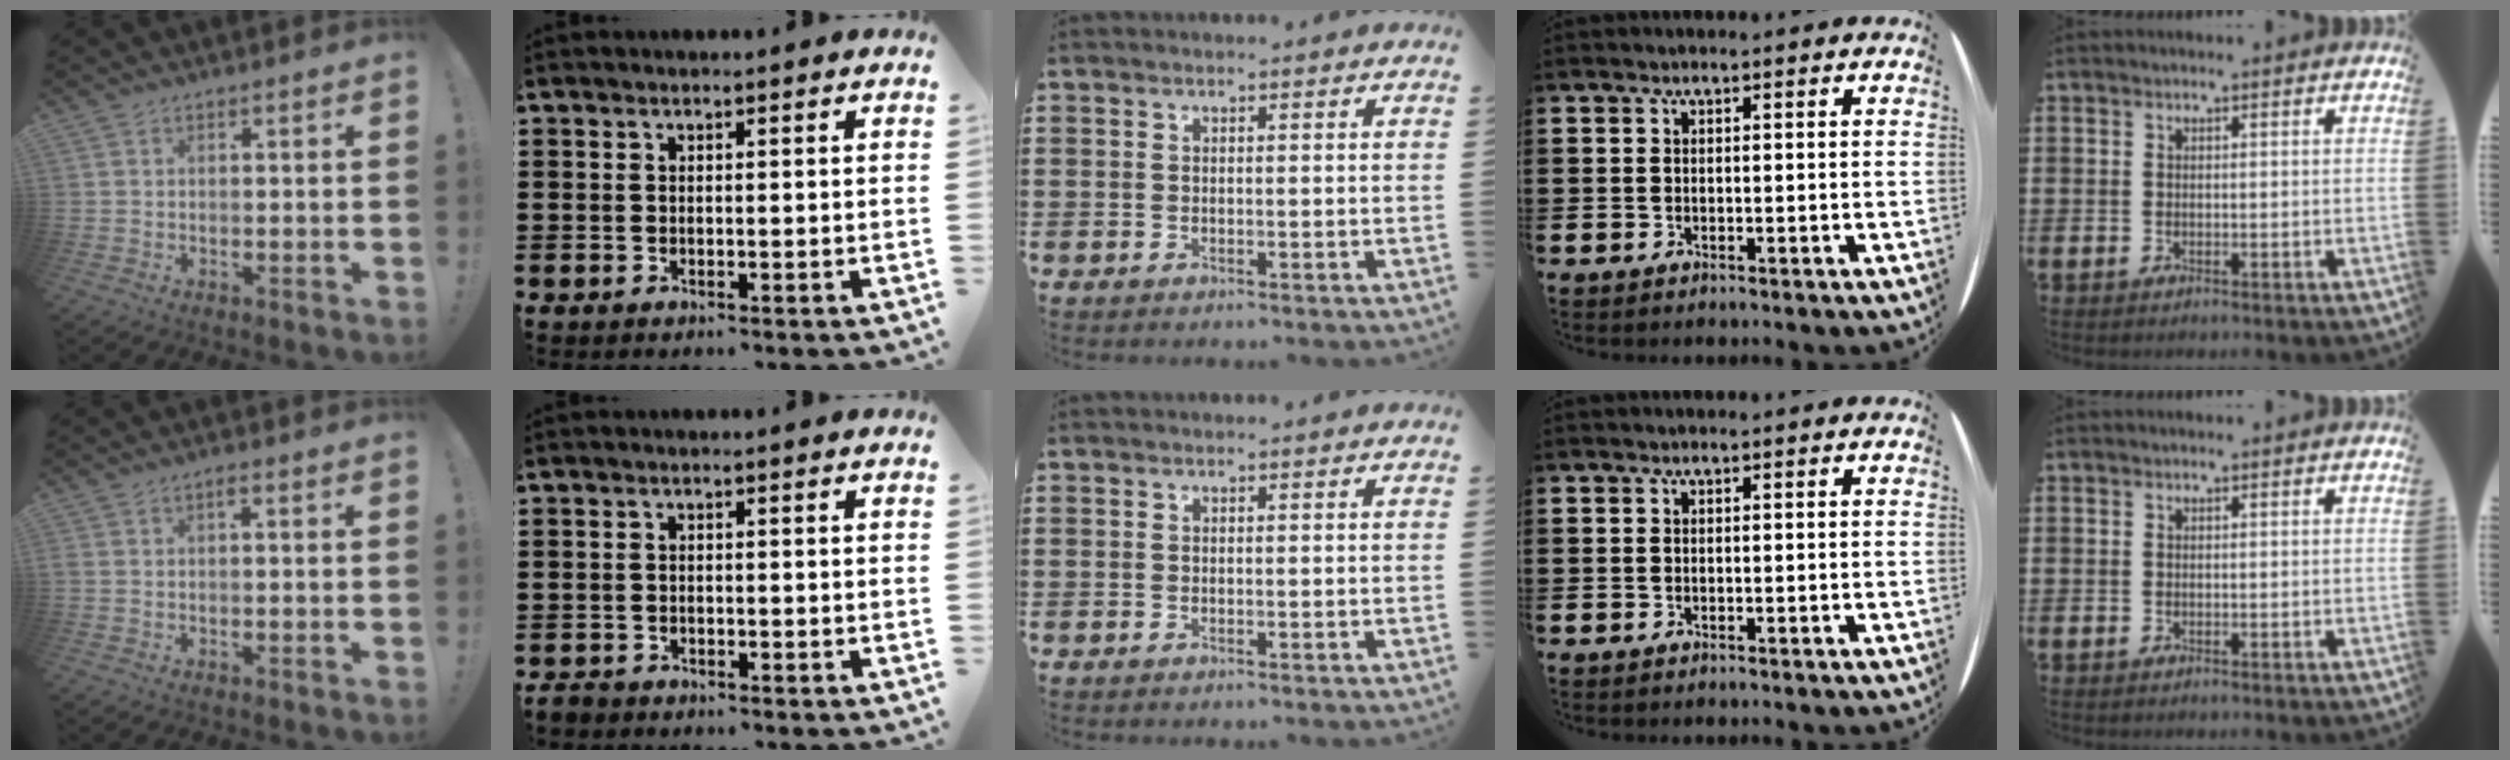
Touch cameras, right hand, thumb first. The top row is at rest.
{"thumb": {"total": 1.1, "force": [-0.5, 0.2, 1.0], "torque": [-0.027, 0.008, -0.010]}, "index": {"total": 1.3, "force": [-1.2, 0.6, 0.0], "torque": [-0.012, 0.000, -0.029]}}